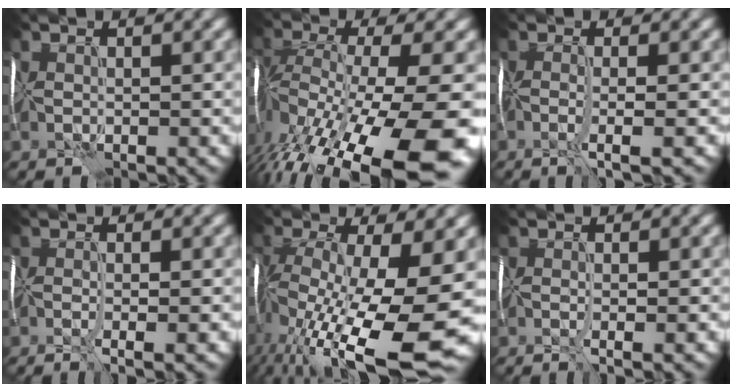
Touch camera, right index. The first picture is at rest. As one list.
[{"total": 15.8, "force": [-8.2, 5.8, 12.2], "torque": [-0.235, -0.046, -0.108]}, {"total": 2.7, "force": [-1.4, 0.3, 2.4], "torque": [-0.046, -0.007, -0.024]}, {"total": 2.9, "force": [-1.5, 0.7, 2.4], "torque": [-0.036, -0.003, -0.010]}, {"total": 15.8, "force": [-4.9, 6.2, 13.7], "torque": [-0.264, -0.026, -0.069]}, {"total": 1.8, "force": [-0.8, 0.4, 1.6], "torque": [-0.023, -0.001, -0.002]}]